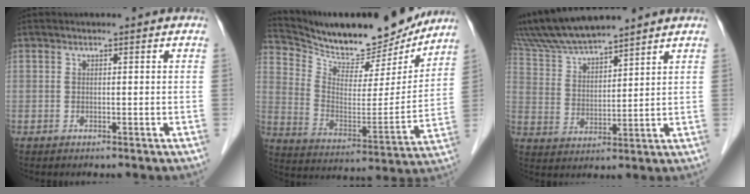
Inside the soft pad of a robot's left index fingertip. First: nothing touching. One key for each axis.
{"total": 20.4, "fx": 18.7, "fy": 5.0, "fz": 6.5, "tx": -0.120, "ty": -0.028, "tz": 0.286}
{"total": 11.3, "fx": 10.4, "fy": 1.0, "fz": 4.4, "tx": -0.091, "ty": 0.019, "tz": 0.202}